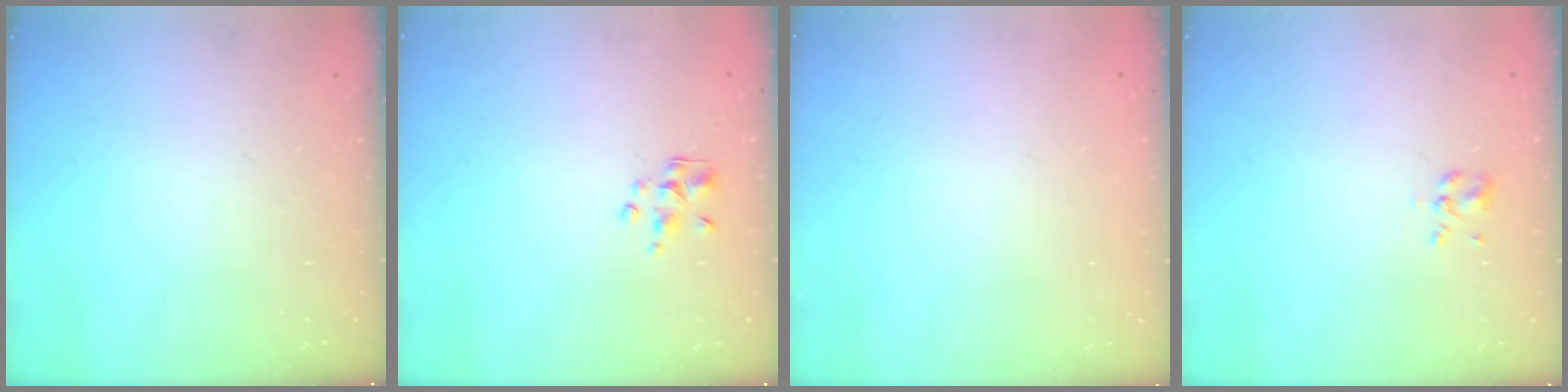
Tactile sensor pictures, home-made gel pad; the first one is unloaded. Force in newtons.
{"total": 1.9, "press": 1.8, "slide": 0.6}
{"total": 1.6, "press": 1.6, "slide": 0.2}
{"total": 1.9, "press": 1.8, "slide": 0.8}